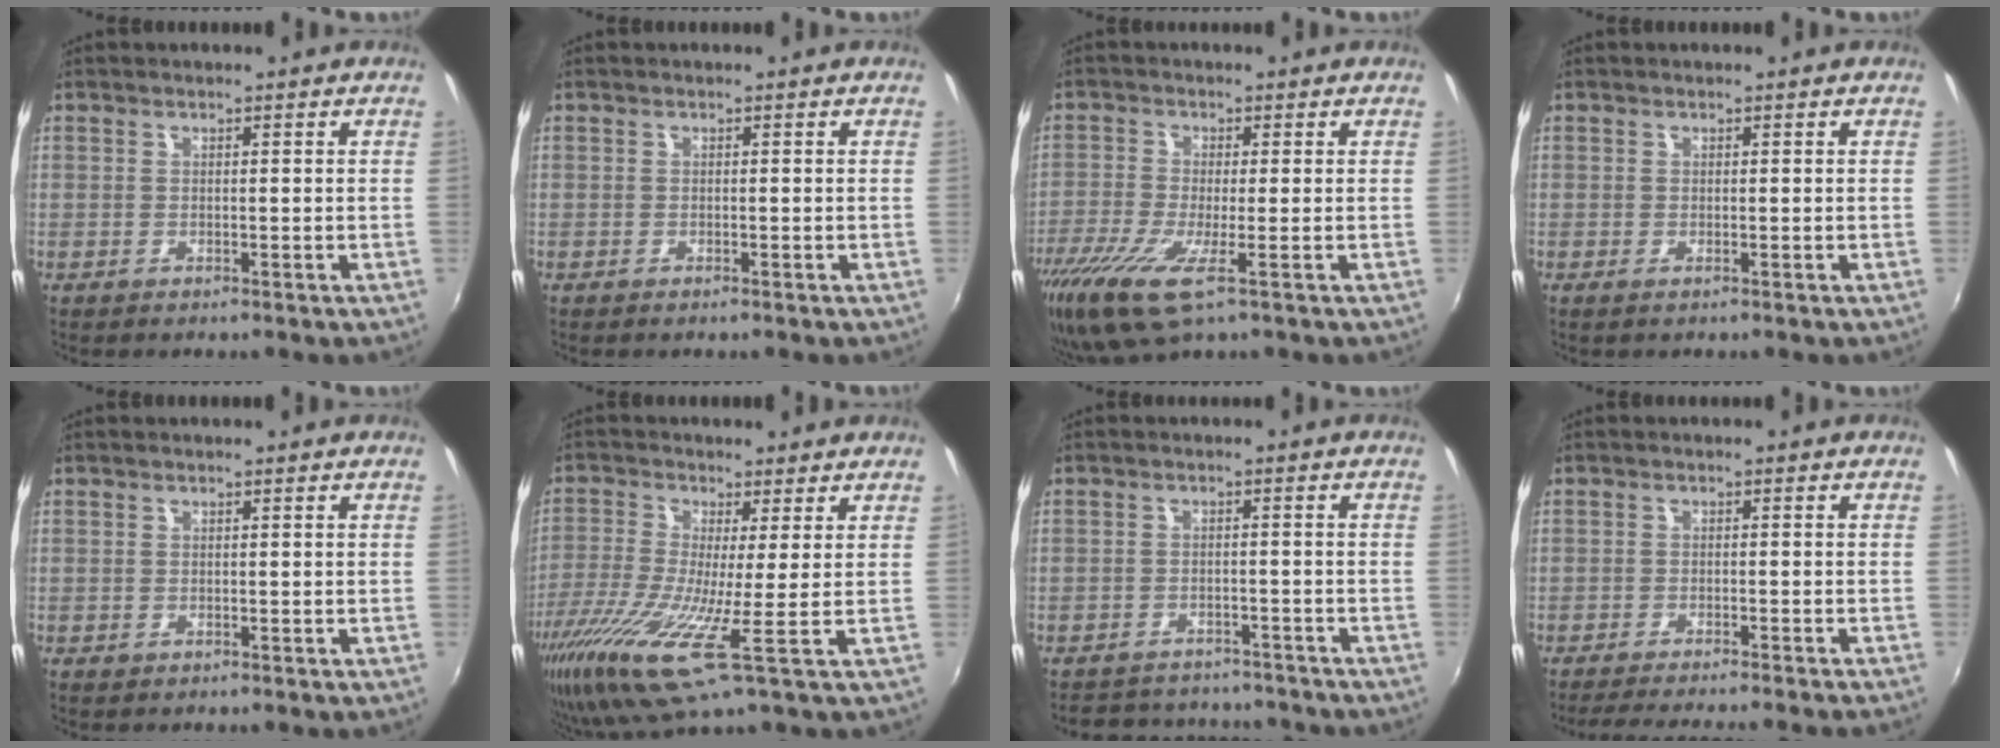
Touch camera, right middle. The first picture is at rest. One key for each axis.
{"total": 0.0}
{"total": 9.8, "fx": -5.2, "fy": 1.7, "fz": 8.1, "tx": -0.186, "ty": -0.037, "tz": -0.099}
{"total": 0.0}
{"total": 0.0}
{"total": 13.8, "fx": -4.3, "fy": 1.6, "fz": 13.0, "tx": -0.280, "ty": -0.042, "tz": -0.086}
{"total": 11.5, "fx": -10.4, "fy": 3.8, "fz": 3.1, "tx": -0.072, "ty": 0.013, "tz": -0.137}
{"total": 8.1, "fx": -7.2, "fy": -0.7, "fz": 3.5, "tx": -0.076, "ty": -0.012, "tz": -0.107}